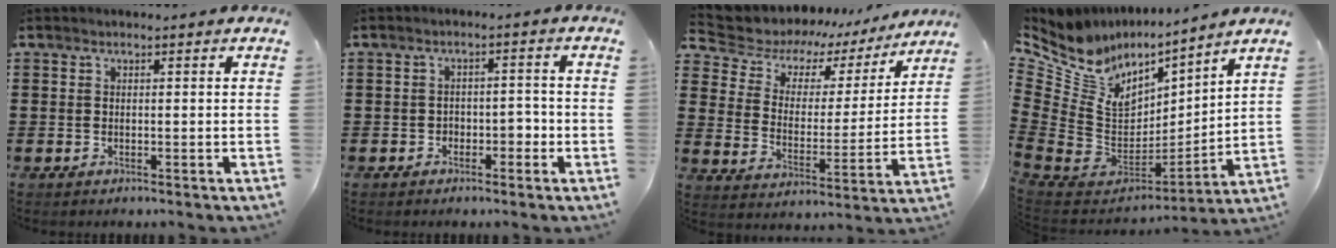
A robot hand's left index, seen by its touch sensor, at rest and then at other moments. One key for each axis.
{"total": 2.3, "fx": -1.5, "fy": 1.3, "fz": 1.2, "tx": -0.028, "ty": 0.005, "tz": -0.033}
{"total": 4.7, "fx": 3.3, "fy": 3.2, "fz": 0.6, "tx": -0.042, "ty": -0.021, "tz": 0.050}
{"total": 8.3, "fx": 4.5, "fy": 6.4, "fz": 2.7, "tx": -0.119, "ty": -0.060, "tz": 0.078}